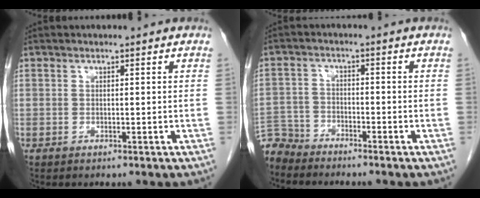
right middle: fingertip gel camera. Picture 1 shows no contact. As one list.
[{"total": 6.0, "force": [-5.8, 1.5, -0.4], "torque": [0.012, -0.003, -0.118]}]